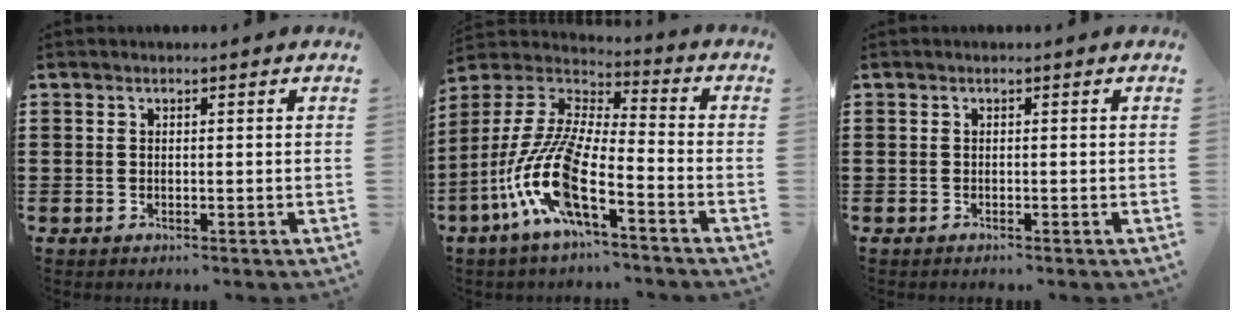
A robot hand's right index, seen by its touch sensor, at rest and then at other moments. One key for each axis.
{"total": 12.9, "fx": -7.1, "fy": 2.7, "fz": 10.4, "tx": -0.253, "ty": -0.022, "tz": -0.148}
{"total": 0.0}